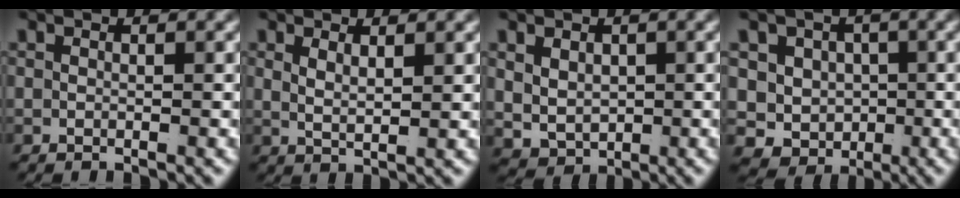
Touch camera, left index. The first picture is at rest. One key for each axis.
{"total": 1.9, "fx": 1.0, "fy": 0.3, "fz": 1.6, "tx": -0.032, "ty": -0.012, "tz": 0.030}
{"total": 4.3, "fx": -0.1, "fy": 3.7, "fz": 2.2, "tx": -0.056, "ty": -0.034, "tz": 0.019}
{"total": 12.3, "fx": -2.7, "fy": 11.5, "fz": 3.7, "tx": -0.103, "ty": -0.062, "tz": -0.041}